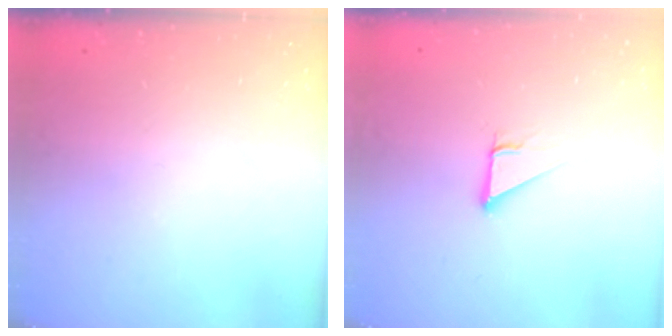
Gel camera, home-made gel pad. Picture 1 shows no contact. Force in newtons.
{"total": 3.7, "press": 3.7, "slide": 0.2}